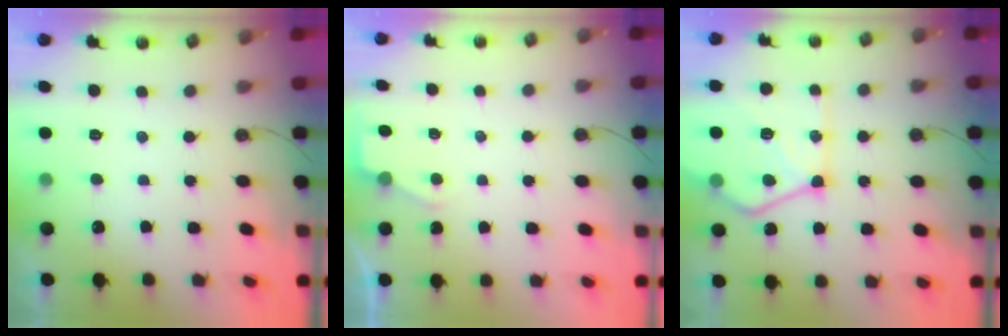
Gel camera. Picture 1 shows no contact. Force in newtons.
{"total": 2.4, "press": 2.4, "slide": 0.4}
{"total": 18.3, "press": 18.2, "slide": 2.0}